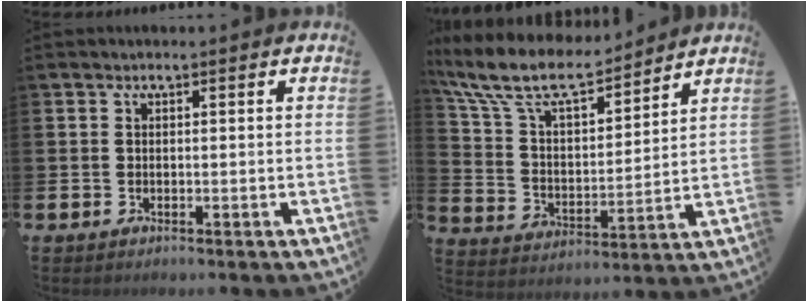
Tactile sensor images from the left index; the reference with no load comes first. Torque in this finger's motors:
{"motor_torque": [1.00, -1.14, 0.05, 0.21]}